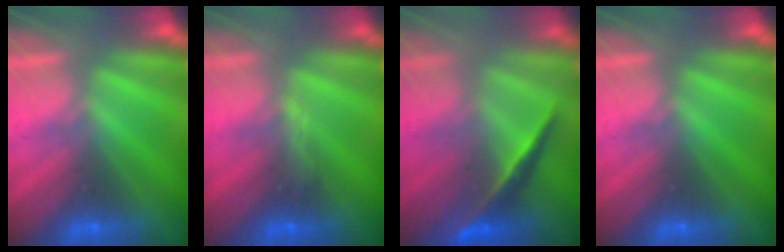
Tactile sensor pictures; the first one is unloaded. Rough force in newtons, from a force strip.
{"total": 2.9}
{"total": 2.0}
{"total": 0.0}